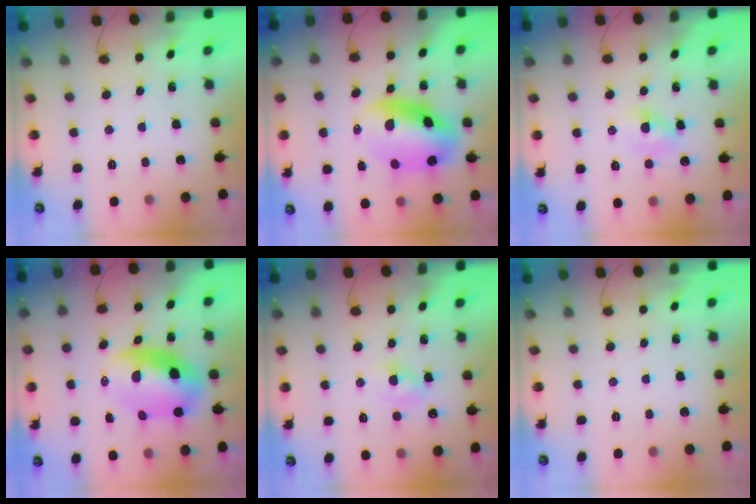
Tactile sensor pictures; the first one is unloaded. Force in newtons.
{"total": 13.7, "press": 13.2, "slide": 3.5}
{"total": 2.7, "press": 2.5, "slide": 0.9}
{"total": 8.9, "press": 8.7, "slide": 2.2}
{"total": 2.2, "press": 2.0, "slide": 1.1}
{"total": 0.0}